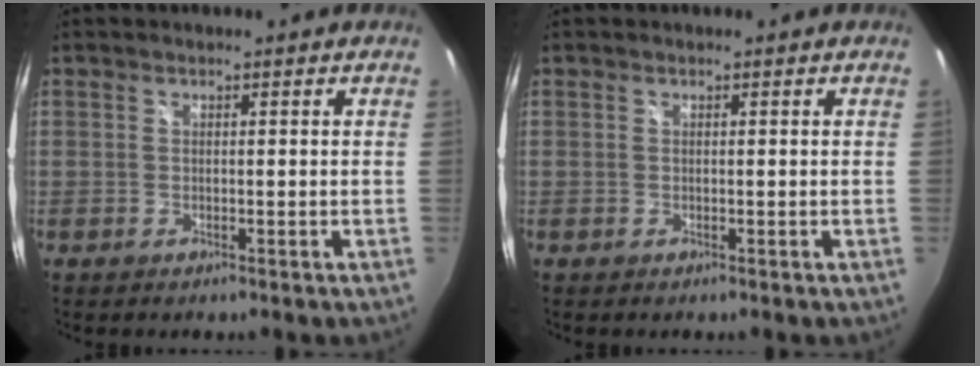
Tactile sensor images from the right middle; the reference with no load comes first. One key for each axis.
{"total": 0.0}